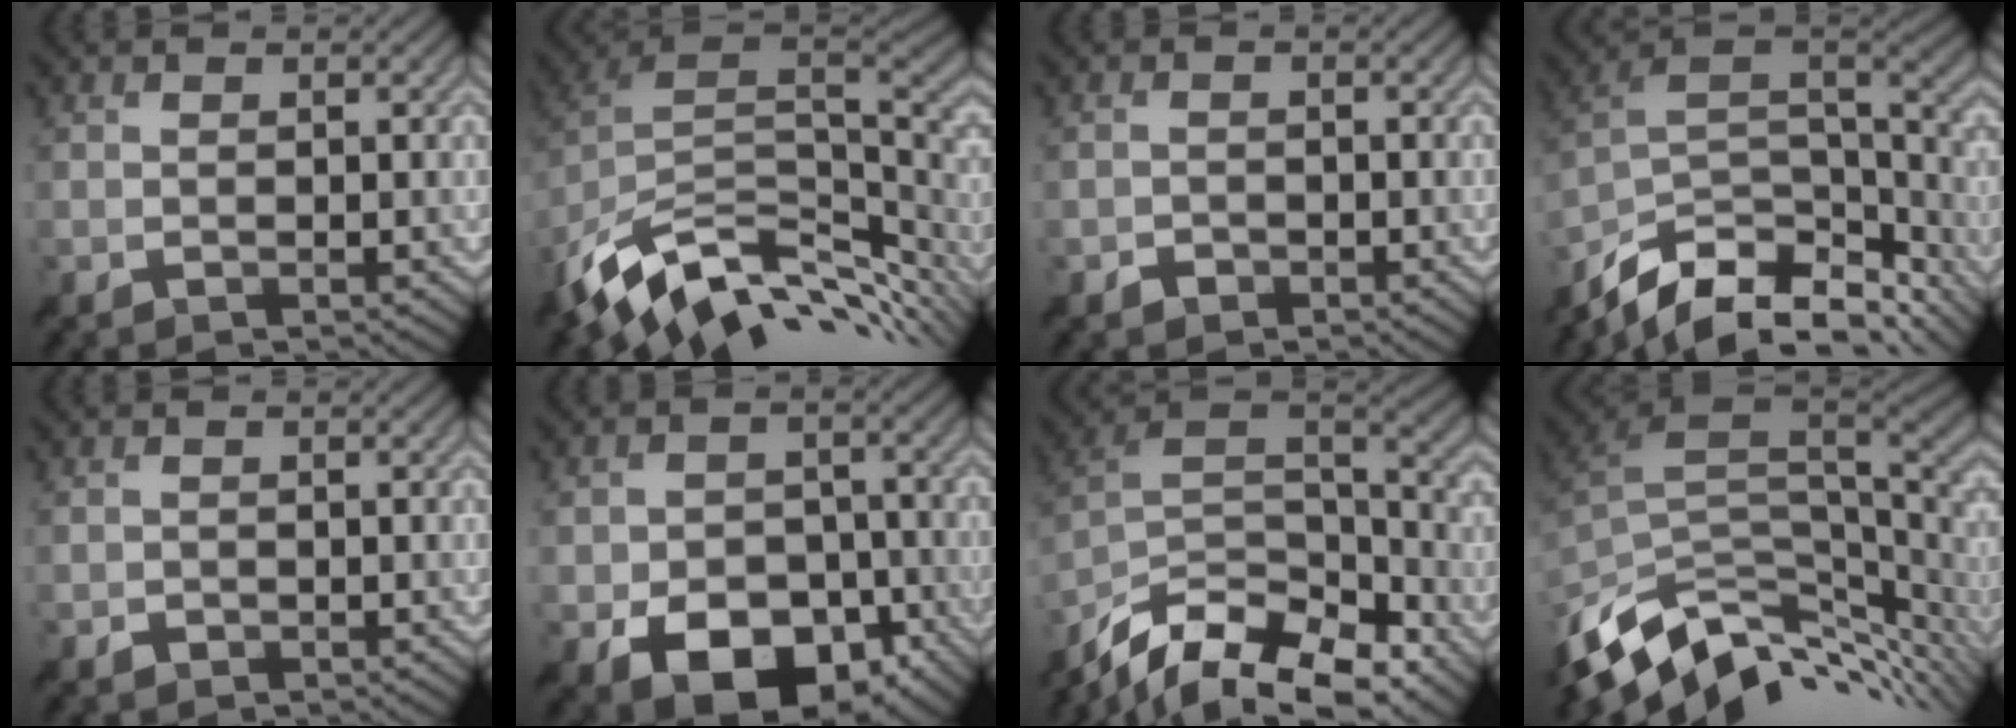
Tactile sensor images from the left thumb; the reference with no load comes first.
{"total": 14.3, "force": [-5.1, 8.2, 10.5], "torque": [-0.232, -0.013, -0.092]}
{"total": 1.3, "force": [-0.7, 1.0, 0.2], "torque": [0.000, 0.004, -0.018]}
{"total": 14.3, "force": [-9.3, 6.9, 8.4], "torque": [-0.212, -0.021, -0.146]}
{"total": 0.9, "force": [-0.3, 0.8, 0.1], "torque": [0.002, 0.000, -0.010]}
{"total": 11.4, "force": [-5.3, 7.4, 6.9], "torque": [-0.123, -0.021, -0.089]}
{"total": 16.8, "force": [-12.4, 6.6, 9.2], "torque": [-0.231, -0.023, -0.205]}
{"total": 12.0, "force": [-4.4, 6.4, 9.2], "torque": [-0.198, -0.019, -0.069]}